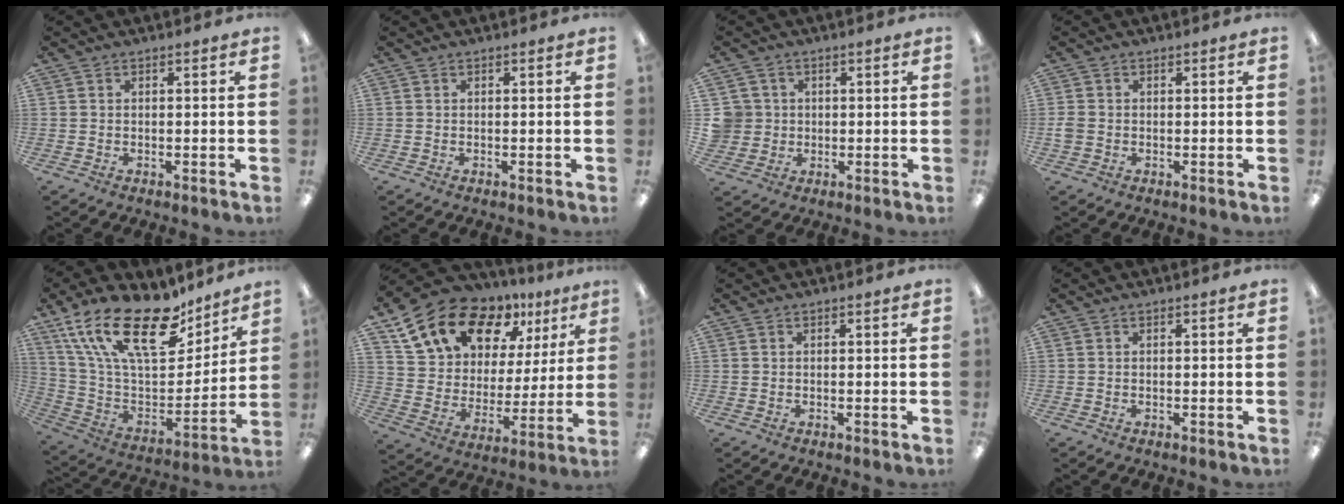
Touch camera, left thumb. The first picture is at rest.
{"total": 0.0}
{"total": 4.4, "force": [0.6, 4.3, 0.4], "torque": [-0.012, 0.008, 0.012]}
{"total": 1.9, "force": [-0.3, 1.7, 0.9], "torque": [-0.014, 0.005, -0.006]}
{"total": 25.0, "force": [16.2, 10.8, 15.7], "torque": [-0.291, -0.096, 0.288]}
{"total": 17.9, "force": [12.1, 10.1, 8.5], "torque": [-0.164, -0.068, 0.223]}
{"total": 0.0}
{"total": 0.0}